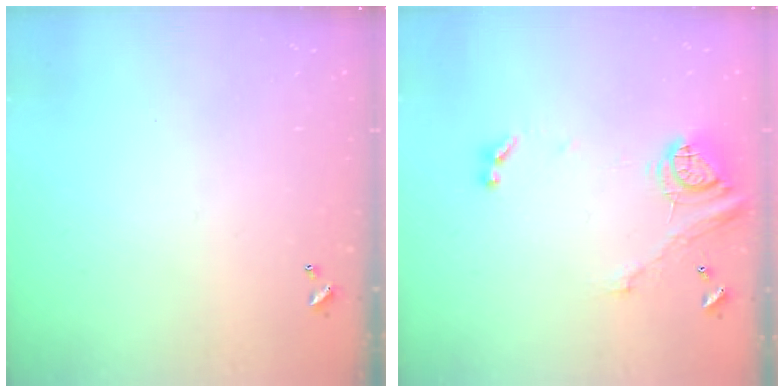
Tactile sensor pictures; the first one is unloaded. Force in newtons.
{"total": 14.1, "press": 14.0, "slide": 1.6}